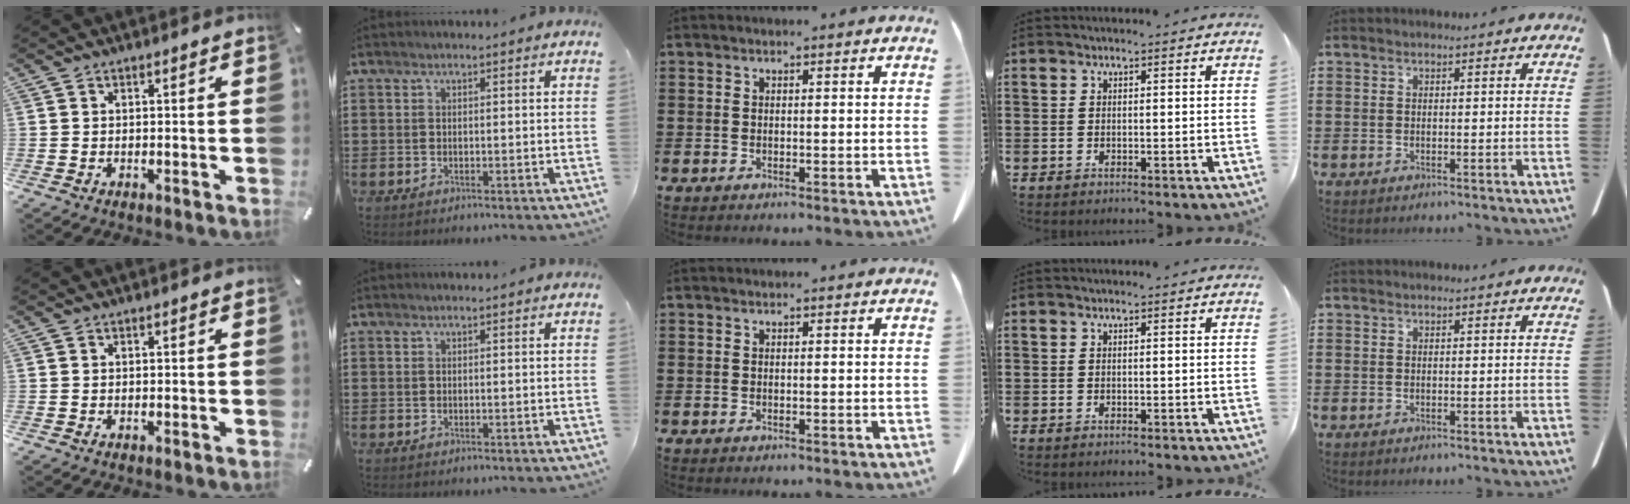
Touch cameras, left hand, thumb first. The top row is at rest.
{}